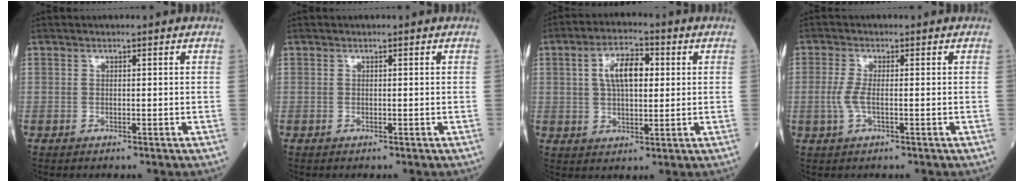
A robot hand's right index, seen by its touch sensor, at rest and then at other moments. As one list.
[{"total": 0.0}, {"total": 7.7, "force": [1.9, 3.3, 6.7], "torque": [-0.128, 0.018, 0.035]}, {"total": 2.8, "force": [-0.4, 0.7, 2.7], "torque": [-0.074, -0.004, -0.009]}]